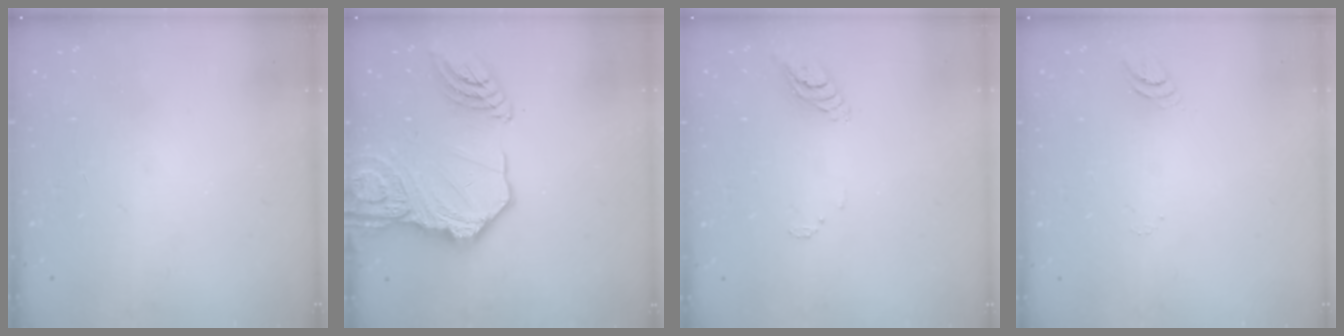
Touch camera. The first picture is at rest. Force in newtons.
{"total": 21.1, "press": 21.0, "slide": 2.4}
{"total": 5.8, "press": 5.8, "slide": 0.3}
{"total": 3.4, "press": 3.4, "slide": 0.3}